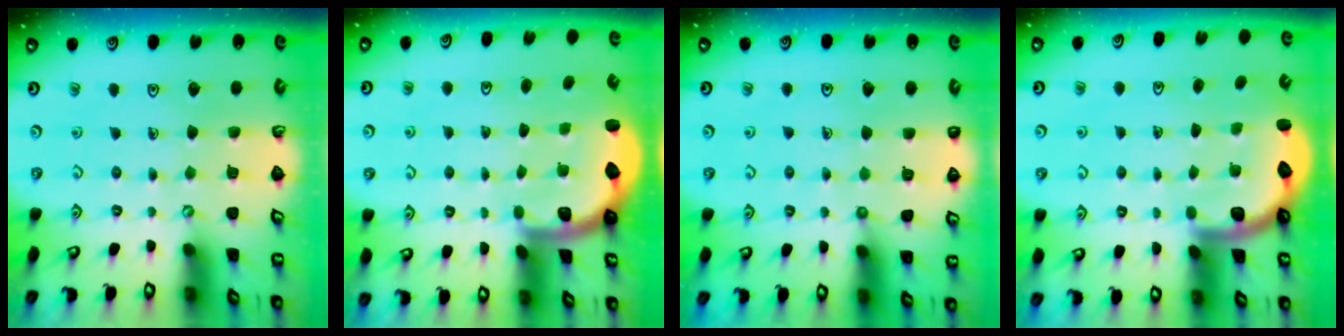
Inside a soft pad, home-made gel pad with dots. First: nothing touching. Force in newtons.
{"total": 2.0, "press": 2.0, "slide": 0.5}
{"total": 3.3, "press": 3.3, "slide": 0.2}
{"total": 2.6, "press": 2.3, "slide": 1.2}